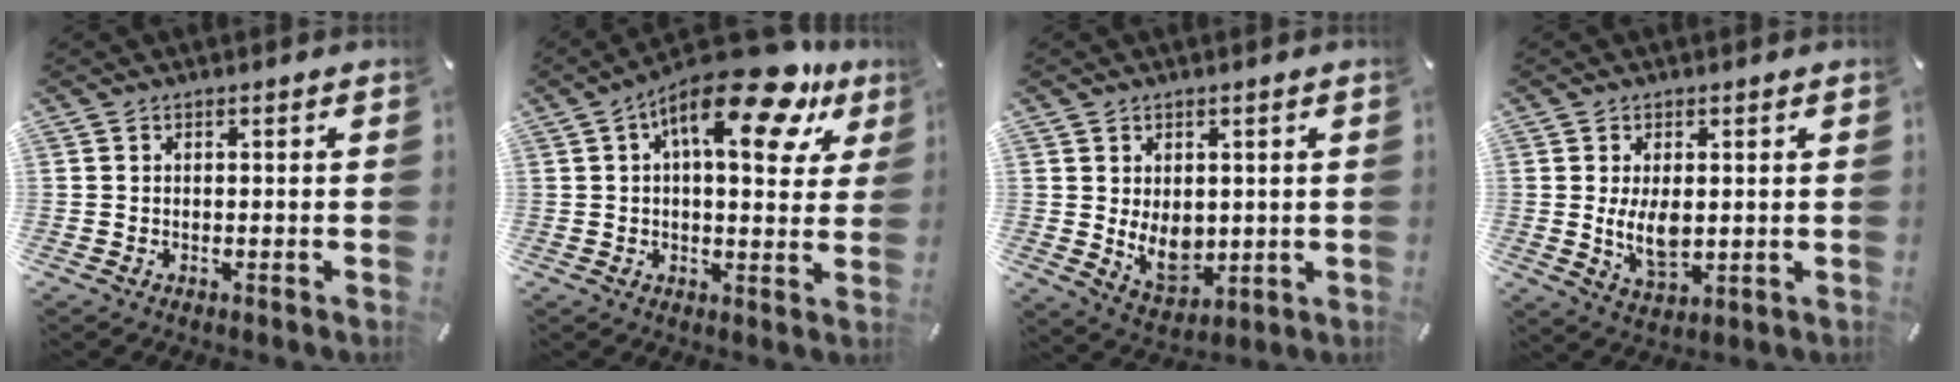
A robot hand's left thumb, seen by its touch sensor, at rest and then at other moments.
{"total": 17.2, "force": [9.4, 6.2, 13.1], "torque": [-0.197, -0.049, 0.148]}
{"total": 8.2, "force": [0.6, 6.4, 5.2], "torque": [-0.081, -0.008, 0.015]}
{"total": 7.1, "force": [0.4, 4.1, 5.7], "torque": [-0.119, -0.007, 0.001]}